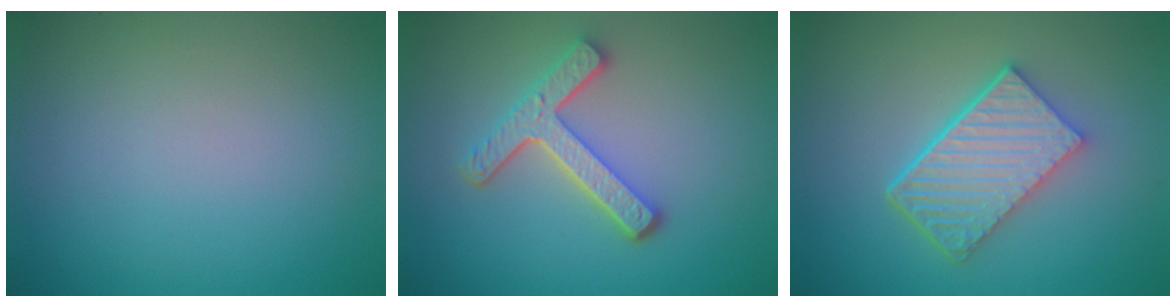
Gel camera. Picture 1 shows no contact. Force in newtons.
{"total": 4.5, "press": 3.4, "slide": 2.9}
{"total": 6.0, "press": 4.4, "slide": 4.1}